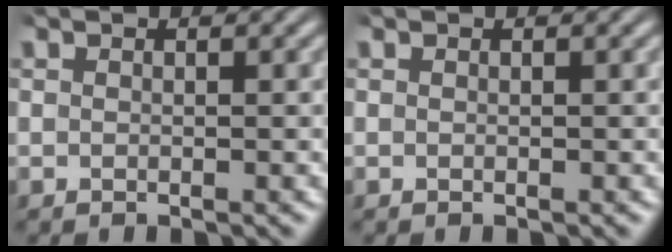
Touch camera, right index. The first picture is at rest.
{"total": 0.0}